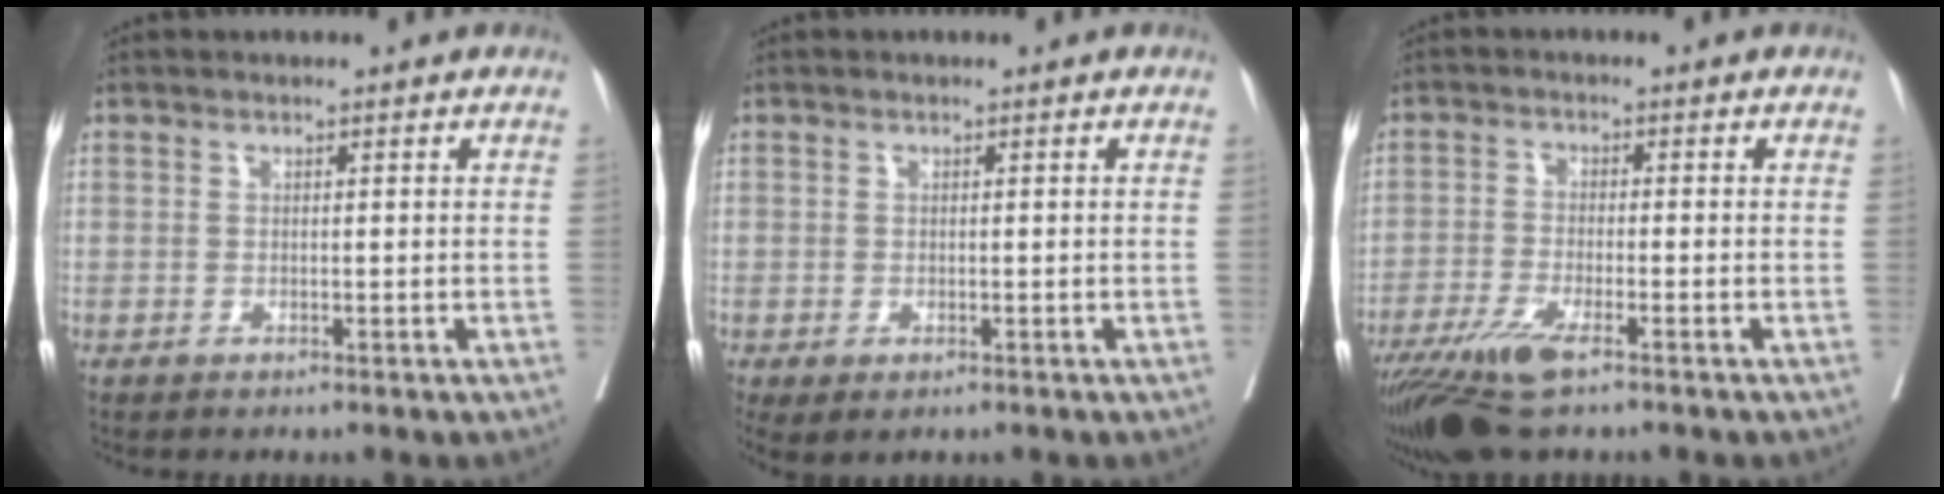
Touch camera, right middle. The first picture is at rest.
{"total": 3.1, "force": [-1.7, 1.4, 2.2], "torque": [-0.034, -0.011, -0.024]}
{"total": 8.5, "force": [-5.5, 1.4, 6.3], "torque": [-0.117, -0.021, -0.098]}